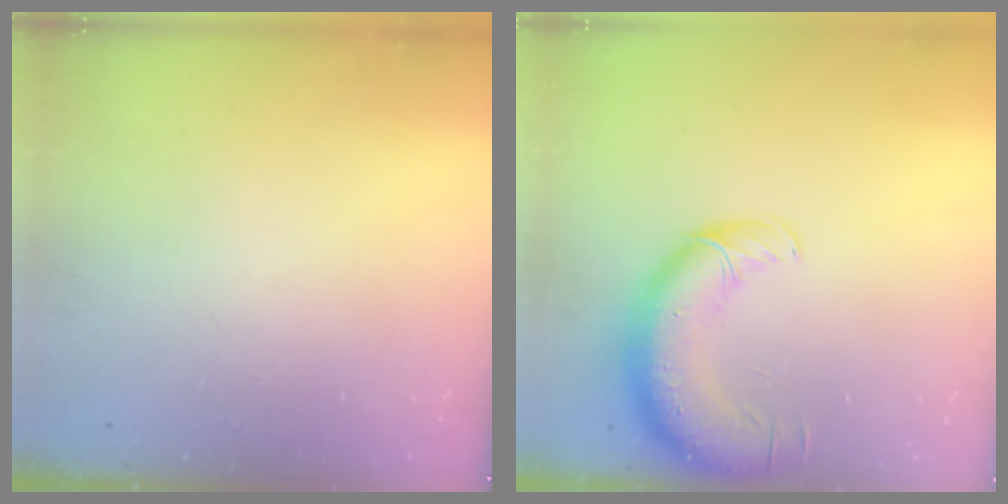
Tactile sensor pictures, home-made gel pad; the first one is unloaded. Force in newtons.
{"total": 13.5, "press": 13.0, "slide": 3.6}